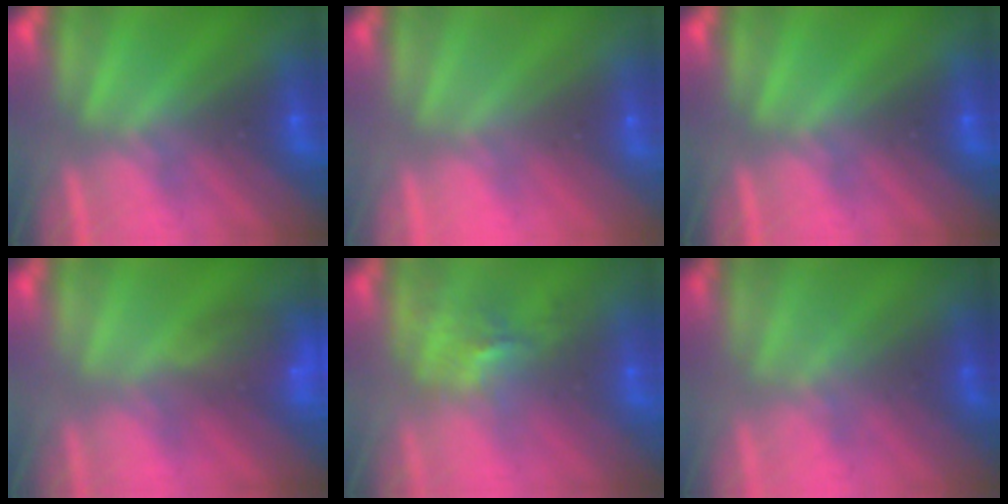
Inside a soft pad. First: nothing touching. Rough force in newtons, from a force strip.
{"total": 2.5}
{"total": 0.0}
{"total": 9.4}
{"total": 2.6}
{"total": 1.3}